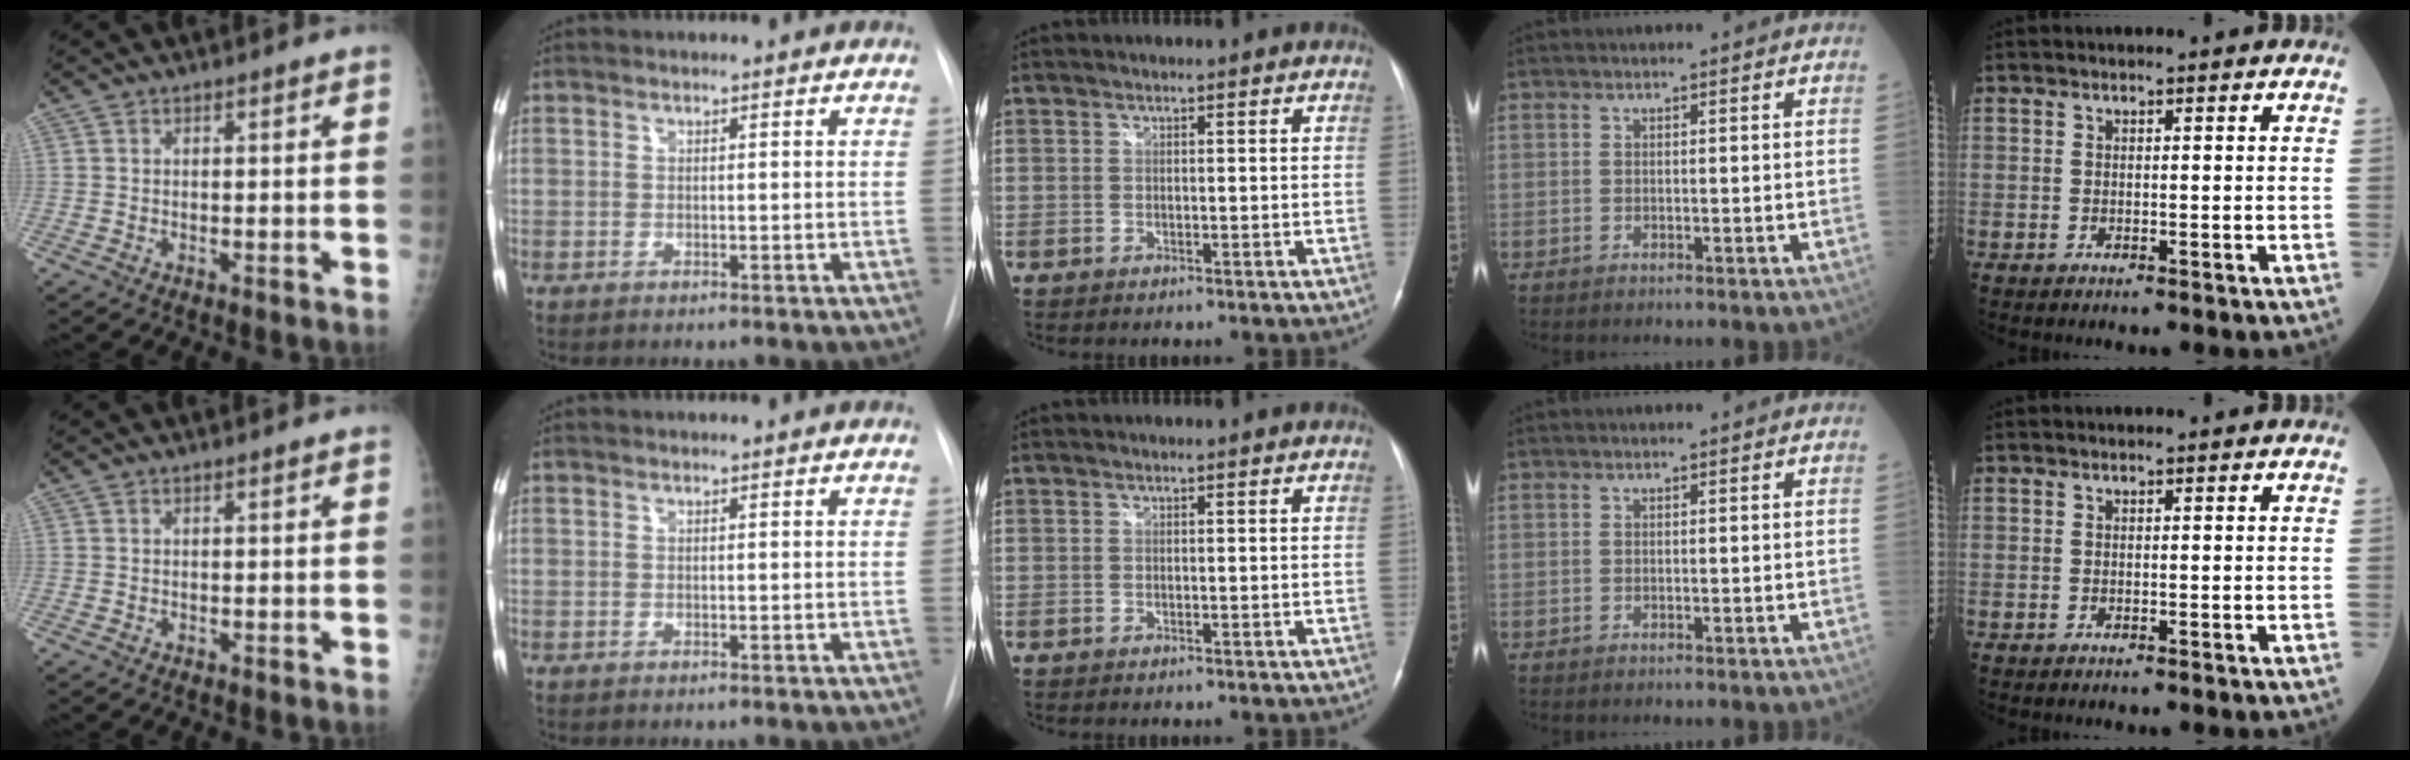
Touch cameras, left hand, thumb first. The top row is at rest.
{}